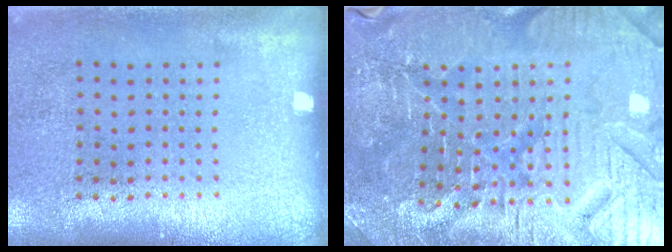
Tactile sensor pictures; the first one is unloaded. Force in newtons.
{"total": 4.8, "press": 4.6, "slide": 1.2}